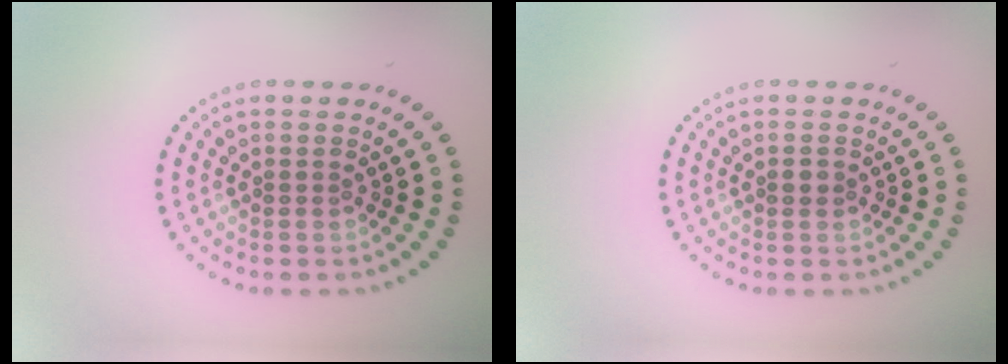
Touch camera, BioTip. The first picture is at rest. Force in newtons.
{"total": 0.9, "press": 0.9, "slide": 0.1}